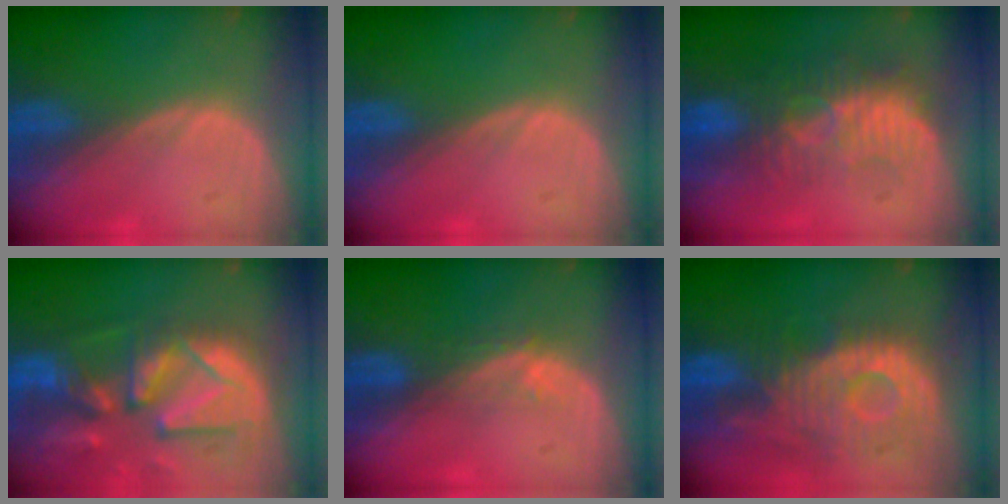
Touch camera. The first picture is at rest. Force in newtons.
{"total": 0.0}
{"total": 9.1, "press": 8.3, "slide": 3.7}
{"total": 13.3, "press": 11.4, "slide": 6.8}
{"total": 2.9, "press": 2.4, "slide": 1.7}
{"total": 11.6, "press": 10.5, "slide": 4.9}